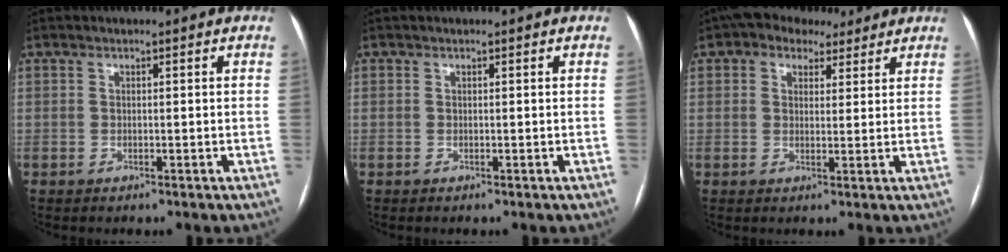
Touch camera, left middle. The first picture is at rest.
{"total": 0.0}
{"total": 7.5, "force": [4.7, 5.1, 2.9], "torque": [-0.037, 0.039, 0.070]}